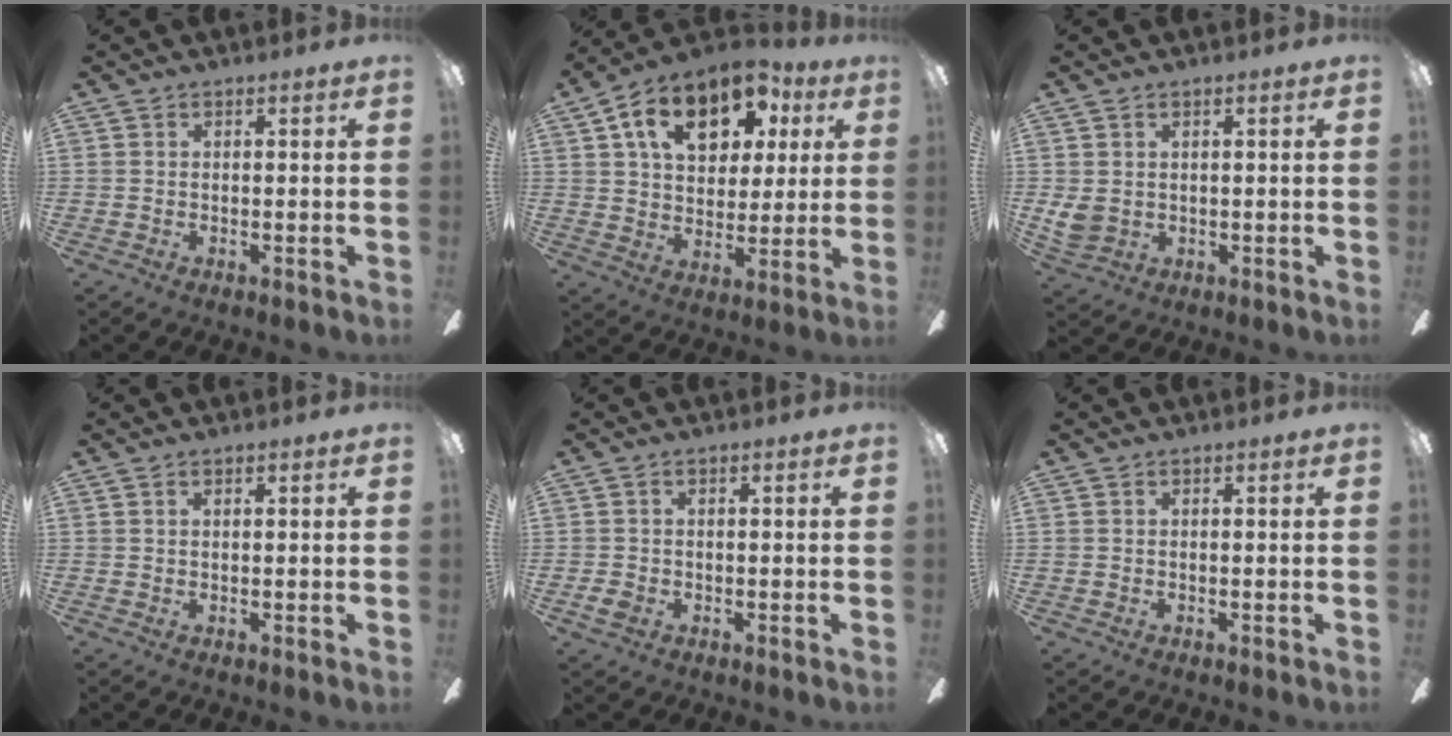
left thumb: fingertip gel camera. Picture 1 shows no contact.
{"total": 16.7, "force": [8.5, 10.5, 9.9], "torque": [-0.163, -0.018, 0.151]}
{"total": 4.1, "force": [1.0, 3.1, 2.5], "torque": [-0.062, 0.000, 0.020]}
{"total": 0.6, "force": [0.3, 0.1, 0.6], "torque": [-0.012, 0.001, 0.005]}
{"total": 2.3, "force": [-0.8, 1.5, 1.5], "torque": [-0.040, 0.000, -0.018]}
{"total": 0.0}